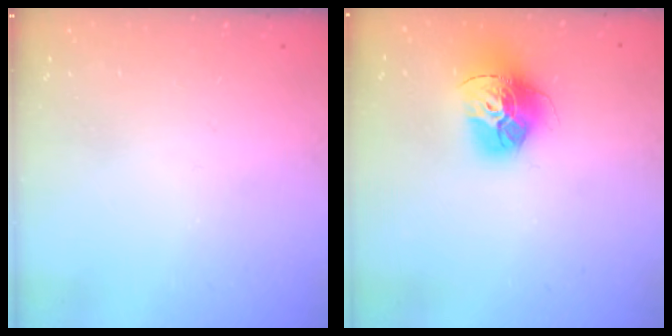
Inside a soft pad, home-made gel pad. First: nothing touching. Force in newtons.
{"total": 15.5, "press": 15.4, "slide": 1.7}